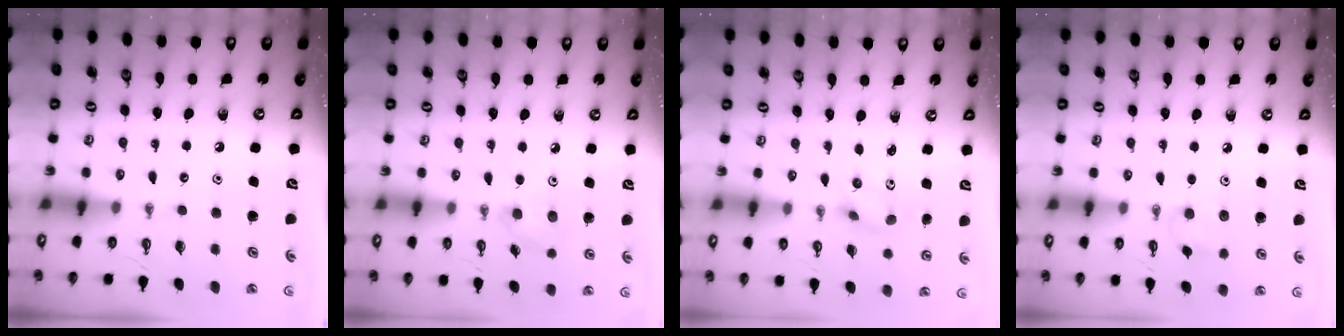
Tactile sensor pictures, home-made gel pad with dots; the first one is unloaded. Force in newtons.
{"total": 6.7, "press": 6.6, "slide": 1.4}
{"total": 2.5, "press": 2.3, "slide": 0.9}
{"total": 6.0, "press": 5.7, "slide": 1.9}